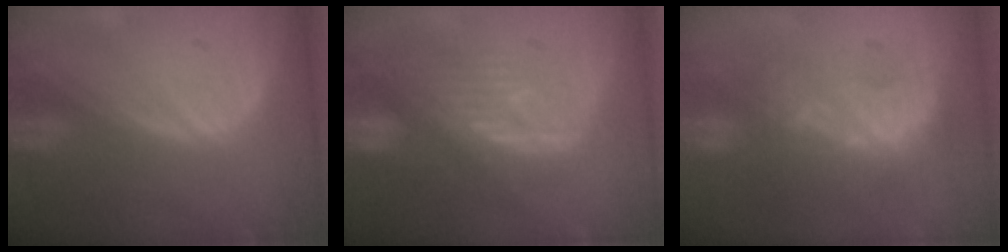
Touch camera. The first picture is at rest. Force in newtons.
{"total": 10.2, "press": 8.9, "slide": 4.9}
{"total": 9.9, "press": 8.5, "slide": 5.1}